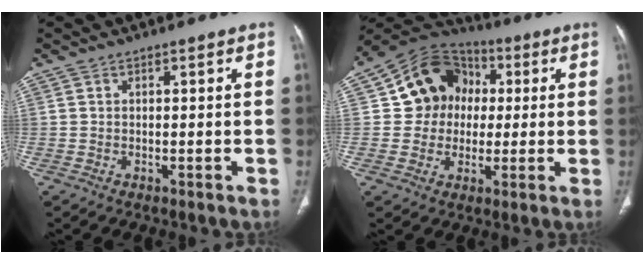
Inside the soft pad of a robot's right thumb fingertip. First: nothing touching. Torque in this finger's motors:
{"motor_torque": [-0.87, 1.35, 0.44, -0.43, 0.11]}